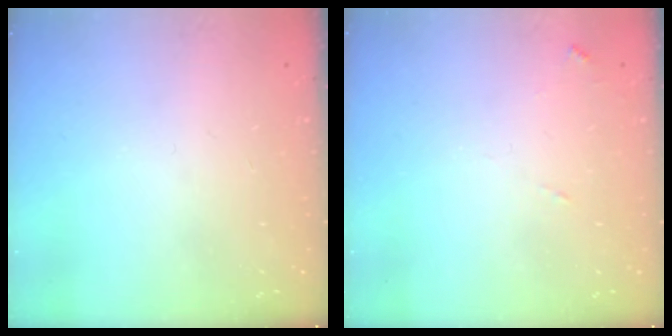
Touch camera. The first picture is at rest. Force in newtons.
{"total": 6.3, "press": 6.3, "slide": 0.5}